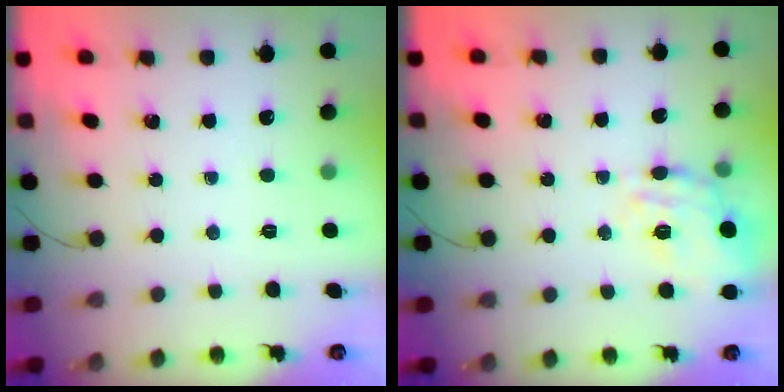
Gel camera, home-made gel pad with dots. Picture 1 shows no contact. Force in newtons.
{"total": 15.3, "press": 15.3, "slide": 0.6}